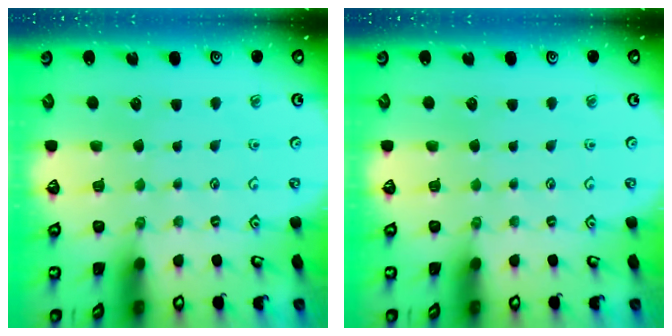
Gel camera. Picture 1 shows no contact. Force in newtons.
{"total": 0.0}